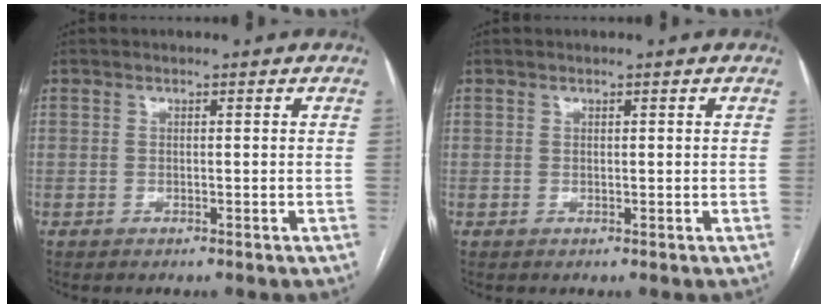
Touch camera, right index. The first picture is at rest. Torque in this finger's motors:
{"motor_torque": [-0.09, -0.01, 0.00, 0.01]}